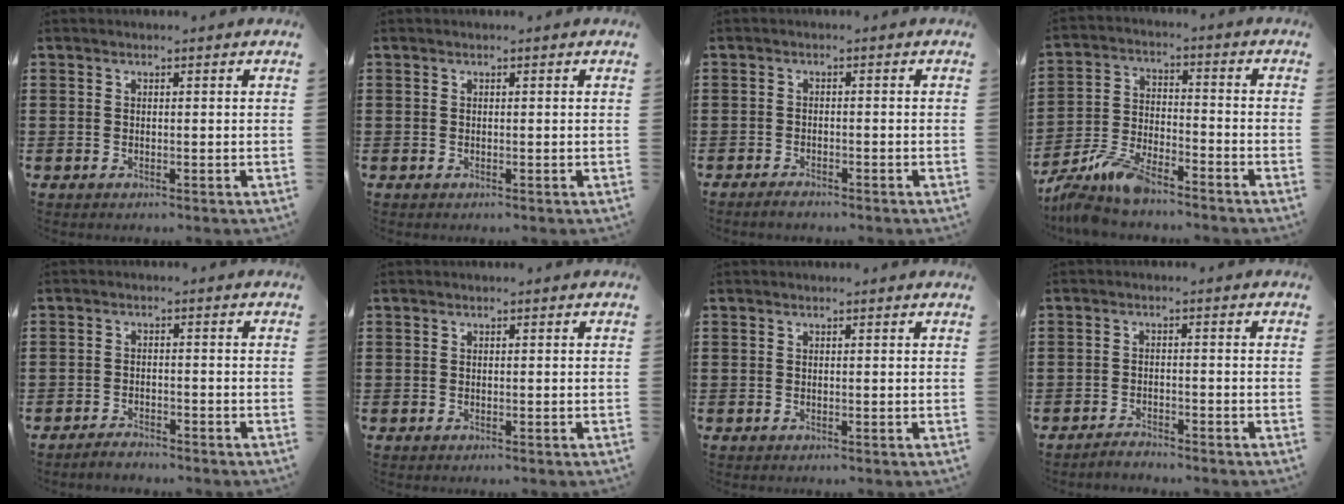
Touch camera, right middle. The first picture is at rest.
{"total": 0.0}
{"total": 1.4, "force": [-1.3, 0.2, 0.5], "torque": [-0.013, -0.004, -0.023]}
{"total": 7.9, "force": [-6.9, 1.8, 3.5], "torque": [-0.082, 0.006, -0.136]}
{"total": 2.0, "force": [-1.9, 0.2, 0.4], "torque": [-0.013, 0.000, -0.038]}
{"total": 0.0}
{"total": 0.0}
{"total": 2.0, "force": [-1.9, 0.1, 0.2], "torque": [-0.011, 0.000, -0.039]}